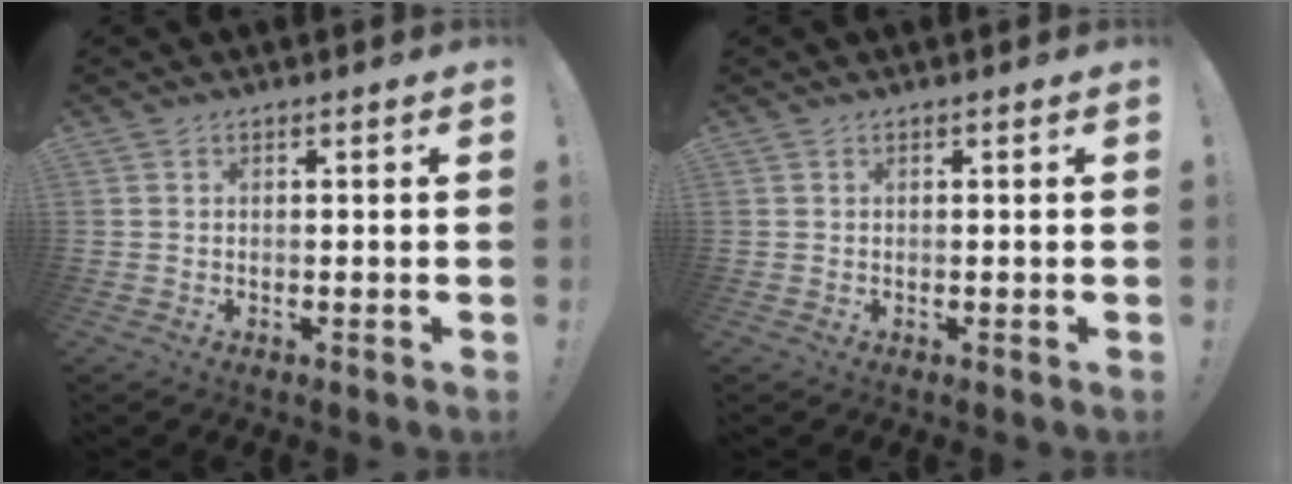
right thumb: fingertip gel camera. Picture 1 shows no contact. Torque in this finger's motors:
{"motor_torque": [-0.02, -0.02, 0.00, 0.00, 0.00]}